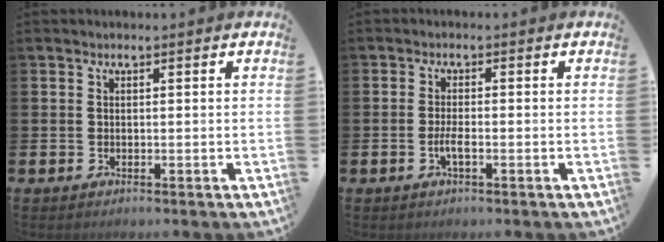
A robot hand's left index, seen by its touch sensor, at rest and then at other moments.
{"total": 2.1, "force": [-0.8, 0.5, 1.8], "torque": [-0.040, 0.004, -0.013]}